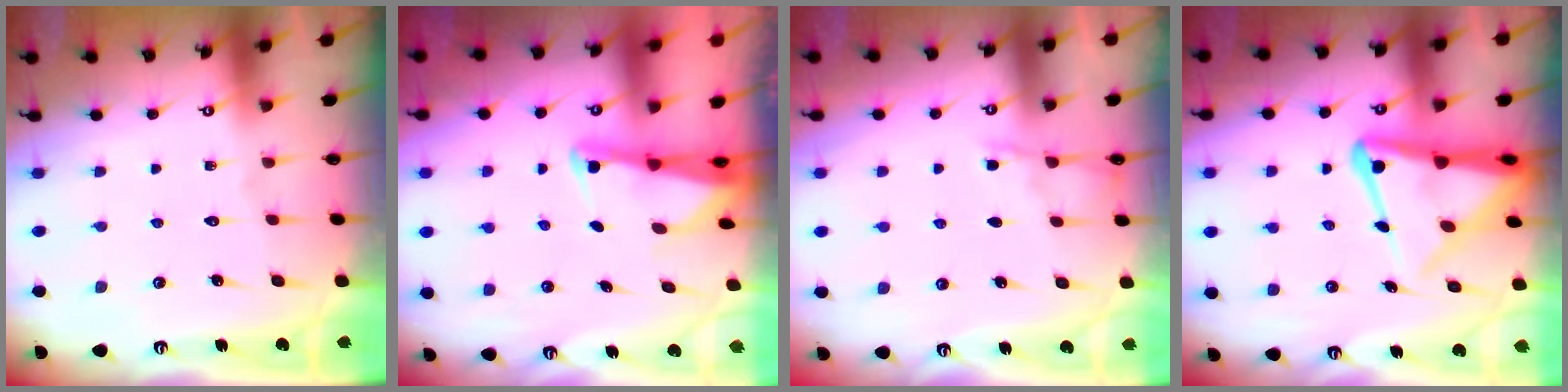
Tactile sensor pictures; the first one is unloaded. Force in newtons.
{"total": 2.6, "press": 2.6, "slide": 0.2}
{"total": 4.1, "press": 4.0, "slide": 0.6}
{"total": 11.5, "press": 11.4, "slide": 1.0}